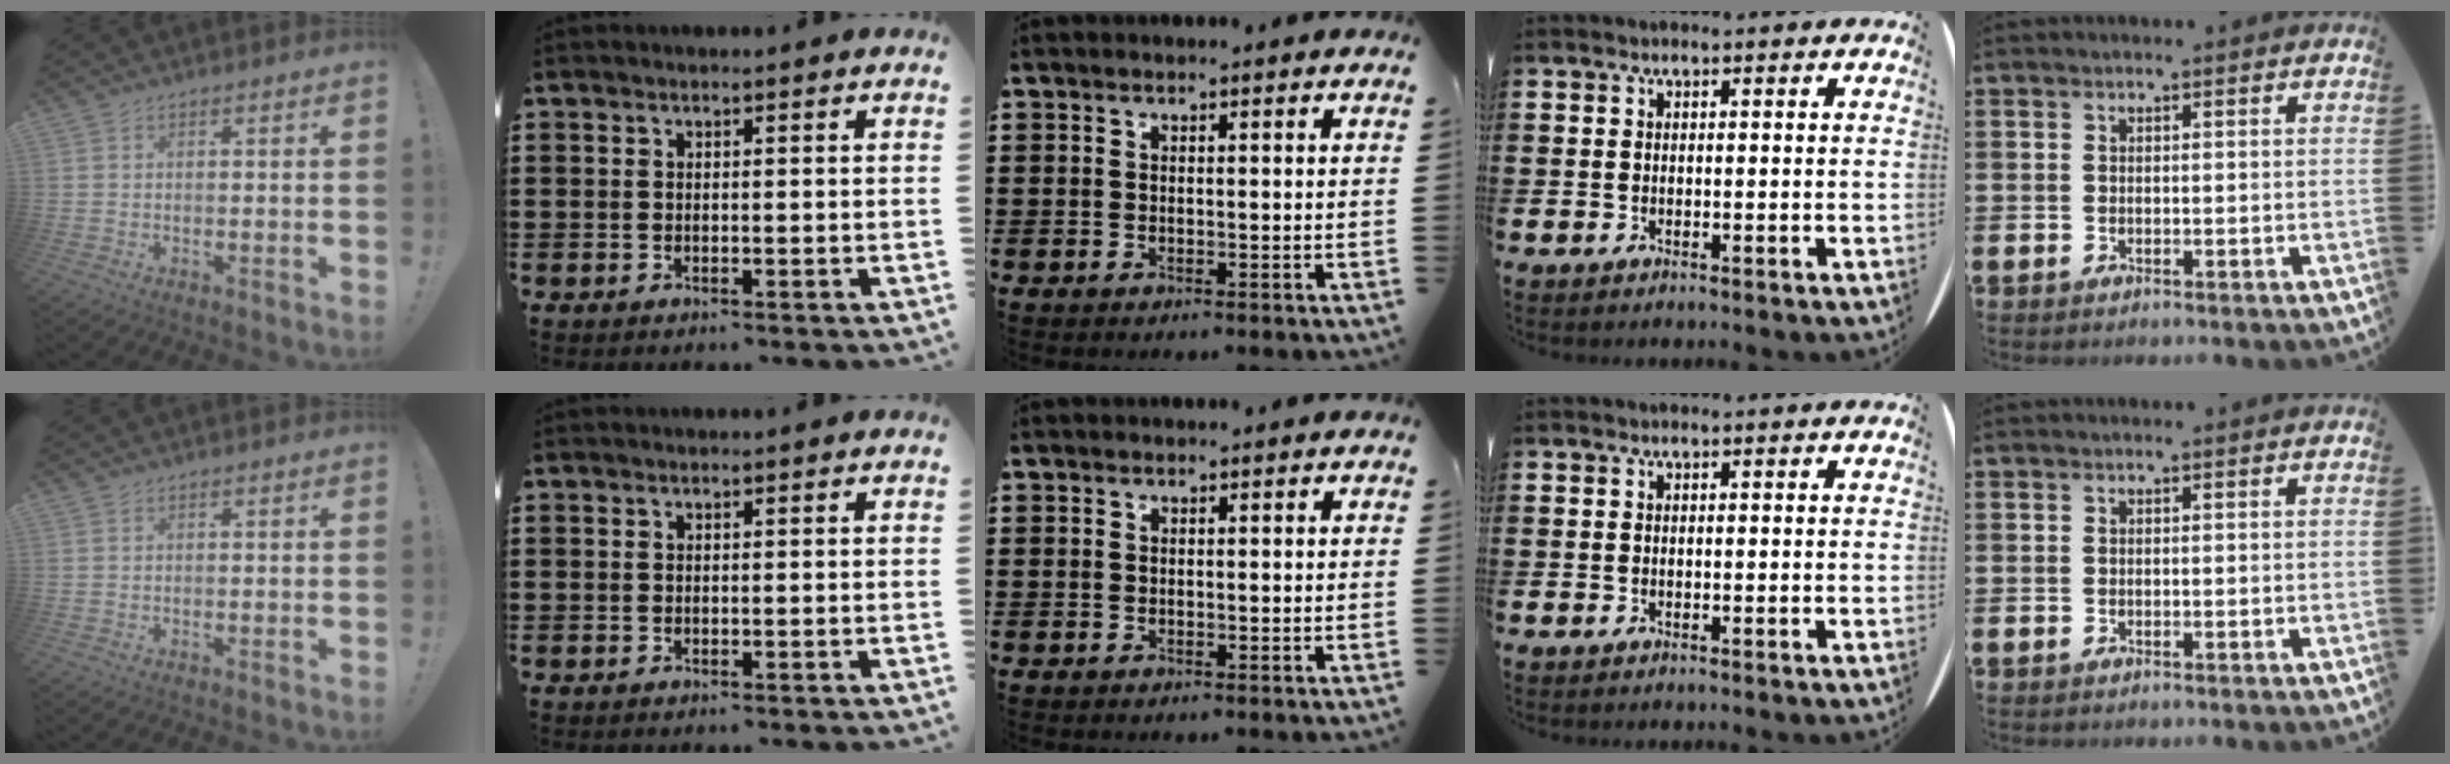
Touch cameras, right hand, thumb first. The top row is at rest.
{}